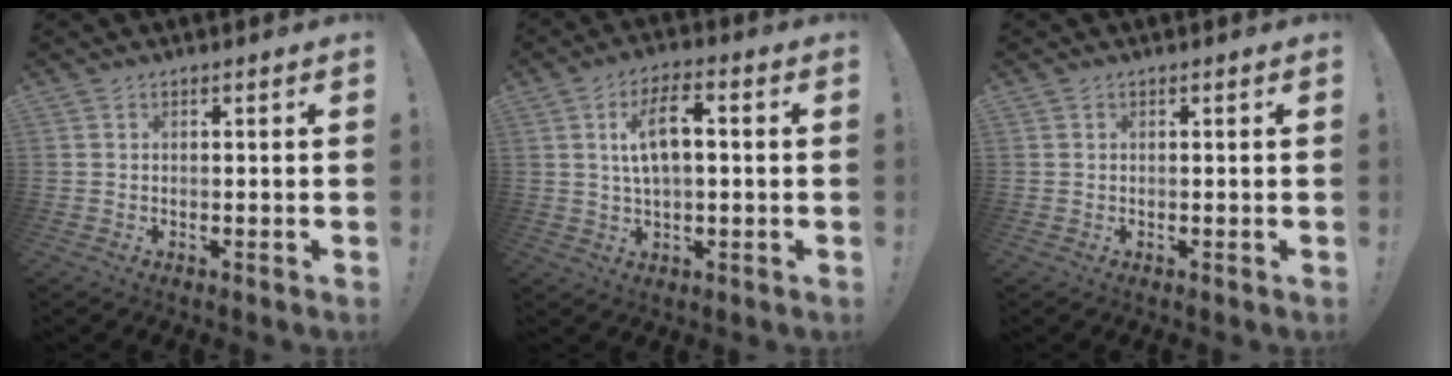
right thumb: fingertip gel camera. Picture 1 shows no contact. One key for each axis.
{"total": 9.2, "fx": 1.5, "fy": 4.0, "fz": 8.1, "tx": -0.128, "ty": 0.007, "tz": 0.026}
{"total": 0.0}